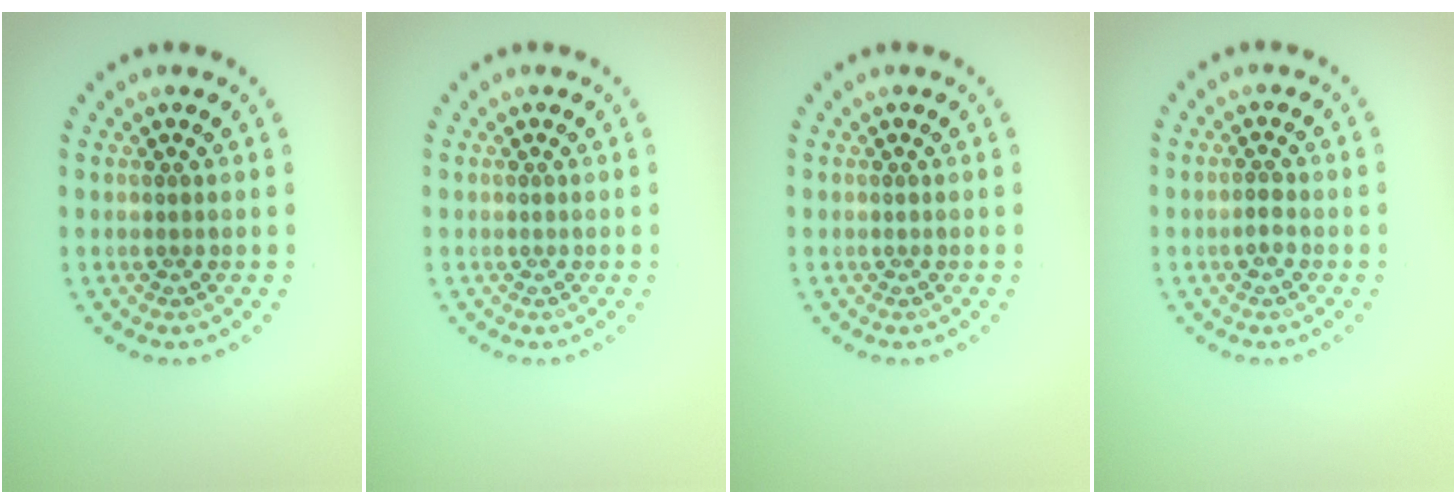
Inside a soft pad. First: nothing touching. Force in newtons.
{"total": 0.0}
{"total": 0.0}
{"total": 1.1, "press": 1.1, "slide": 0.2}